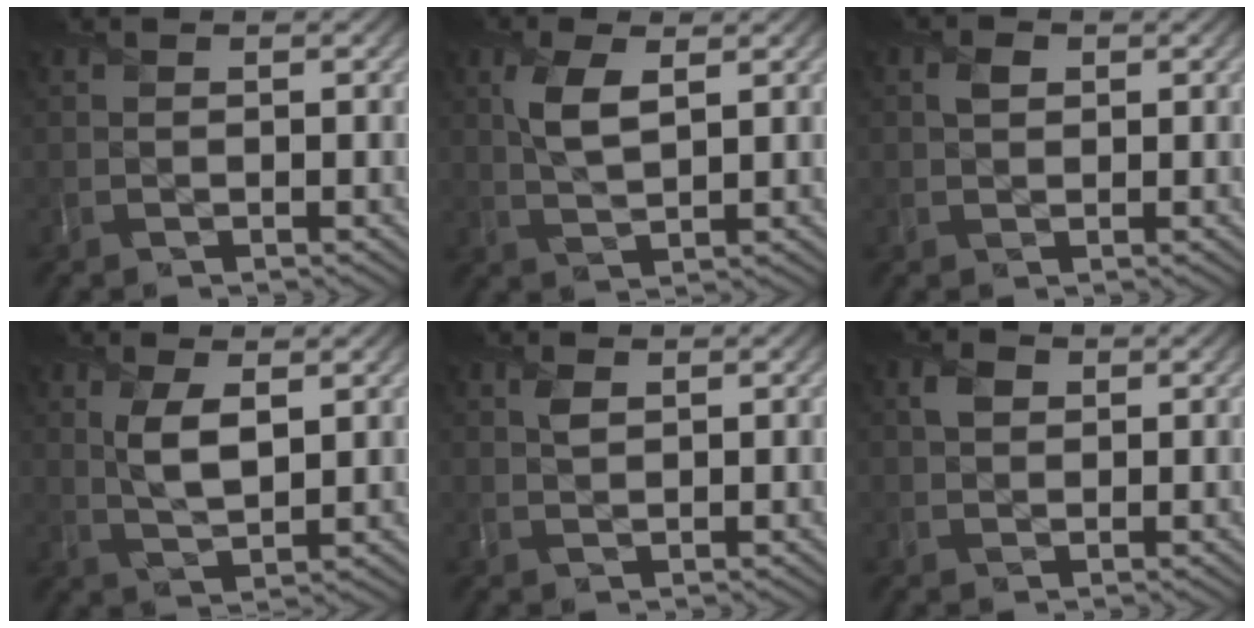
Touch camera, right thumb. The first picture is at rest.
{"total": 4.3, "force": [1.5, 1.7, 3.6], "torque": [-0.087, 0.001, 0.032]}
{"total": 1.3, "force": [0.4, 1.0, 0.6], "torque": [-0.013, 0.001, 0.007]}
{"total": 4.7, "force": [1.5, 2.0, 4.0], "torque": [-0.088, -0.003, 0.032]}
{"total": 1.3, "force": [0.8, 0.6, 0.8], "torque": [-0.020, 0.000, 0.016]}
{"total": 1.9, "force": [0.6, 1.6, 0.8], "torque": [-0.022, 0.003, 0.010]}